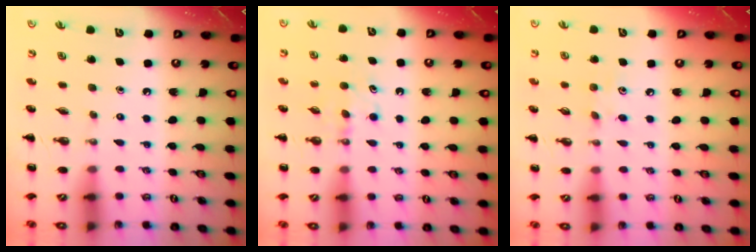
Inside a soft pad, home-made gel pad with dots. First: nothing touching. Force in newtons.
{"total": 4.6, "press": 4.5, "slide": 1.2}
{"total": 6.2, "press": 6.0, "slide": 1.7}